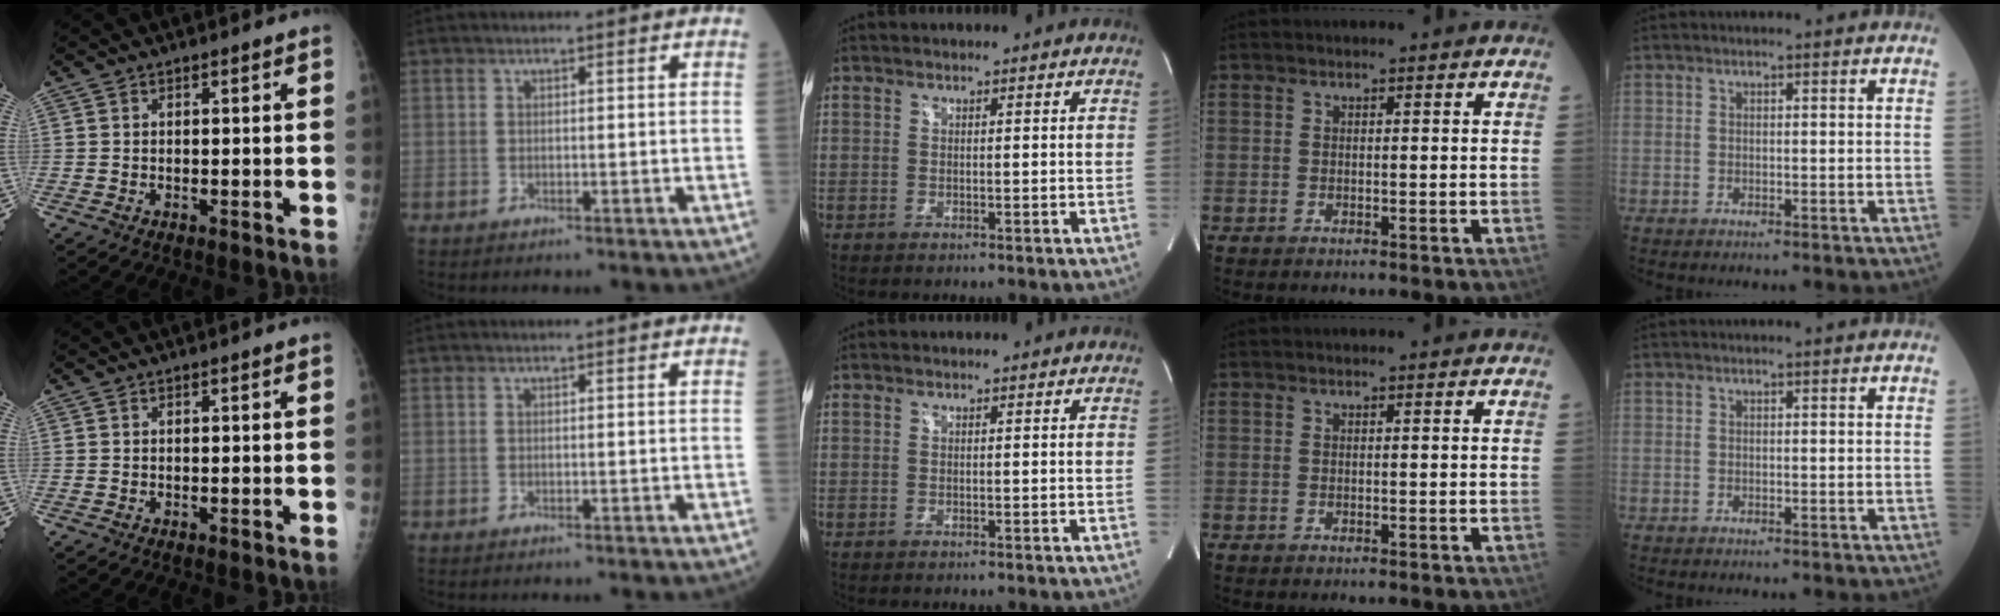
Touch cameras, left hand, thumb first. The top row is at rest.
{}